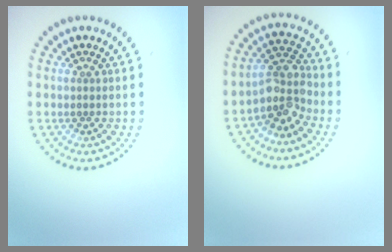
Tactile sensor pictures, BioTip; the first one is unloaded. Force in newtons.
{"total": 3.8, "press": 3.0, "slide": 2.3}